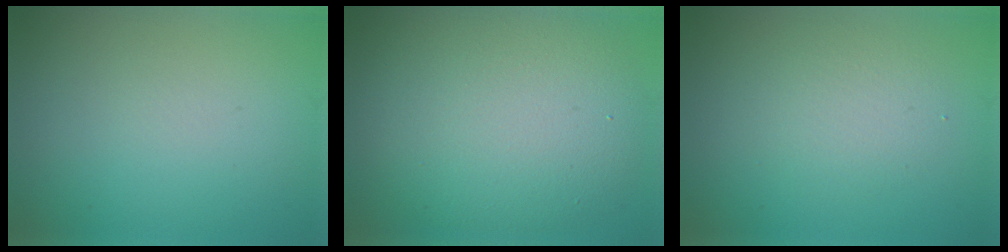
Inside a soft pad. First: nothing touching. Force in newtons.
{"total": 10.1, "press": 10.1, "slide": 0.3}
{"total": 2.7, "press": 2.6, "slide": 0.3}